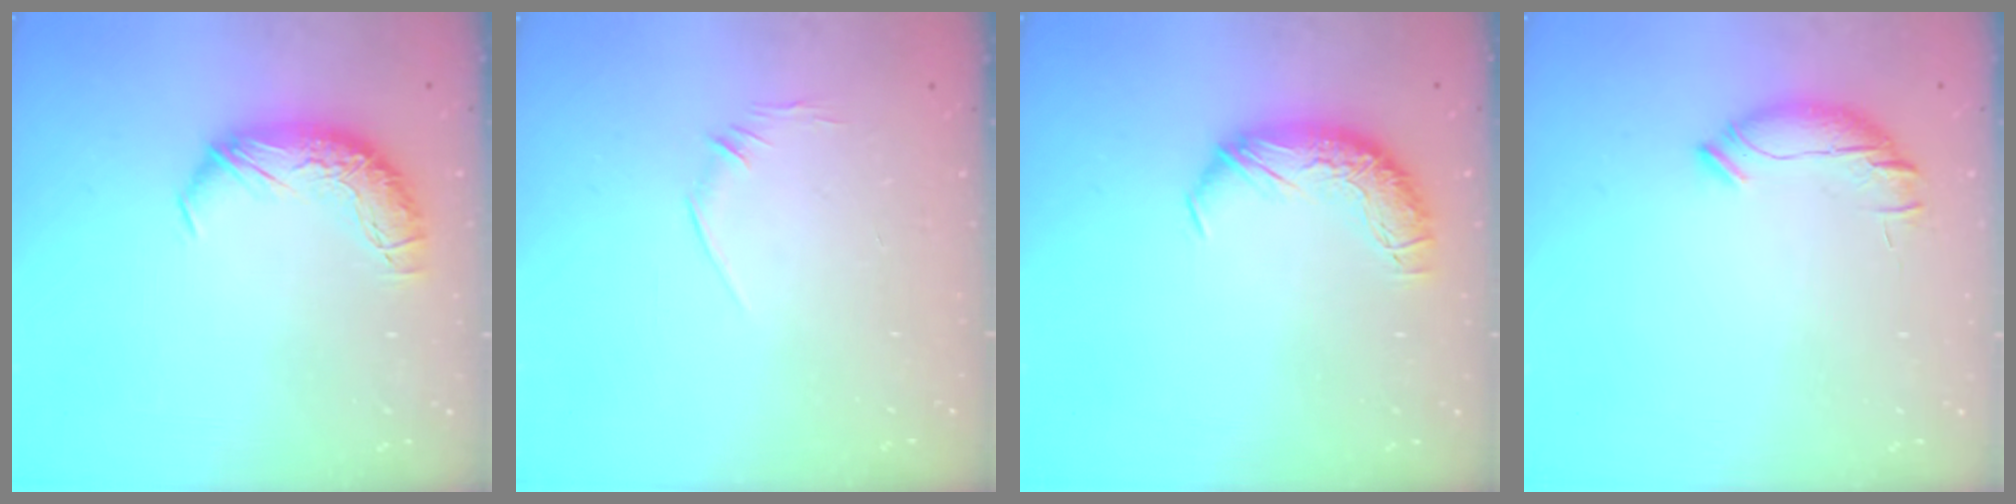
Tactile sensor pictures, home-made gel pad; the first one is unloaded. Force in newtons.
{"total": 6.7, "press": 6.7, "slide": 1.0}
{"total": 0.0}
{"total": 5.1, "press": 5.0, "slide": 0.5}